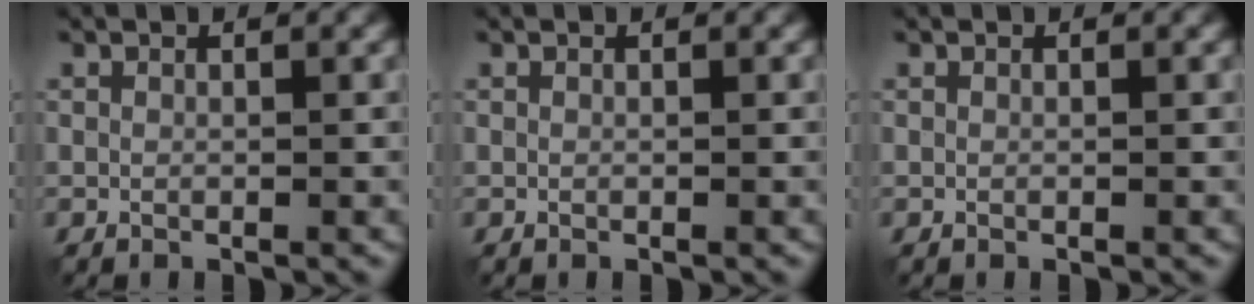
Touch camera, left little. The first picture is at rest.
{"total": 0.0}
{"total": 0.0}